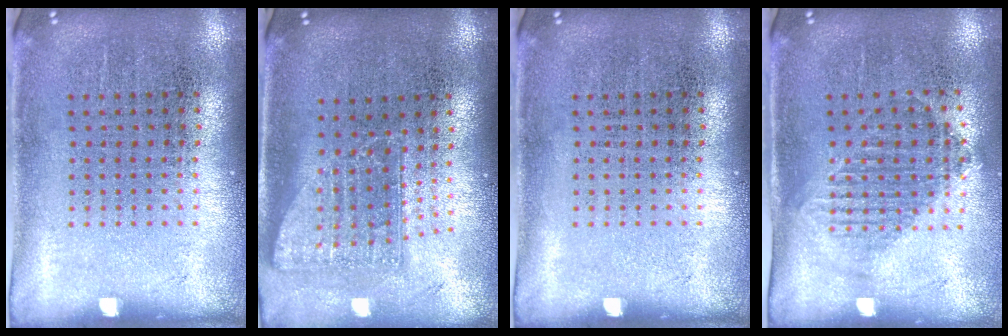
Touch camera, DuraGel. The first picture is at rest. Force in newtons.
{"total": 1.7, "press": 1.2, "slide": 1.1}
{"total": 0.0}
{"total": 1.2, "press": 1.1, "slide": 0.5}